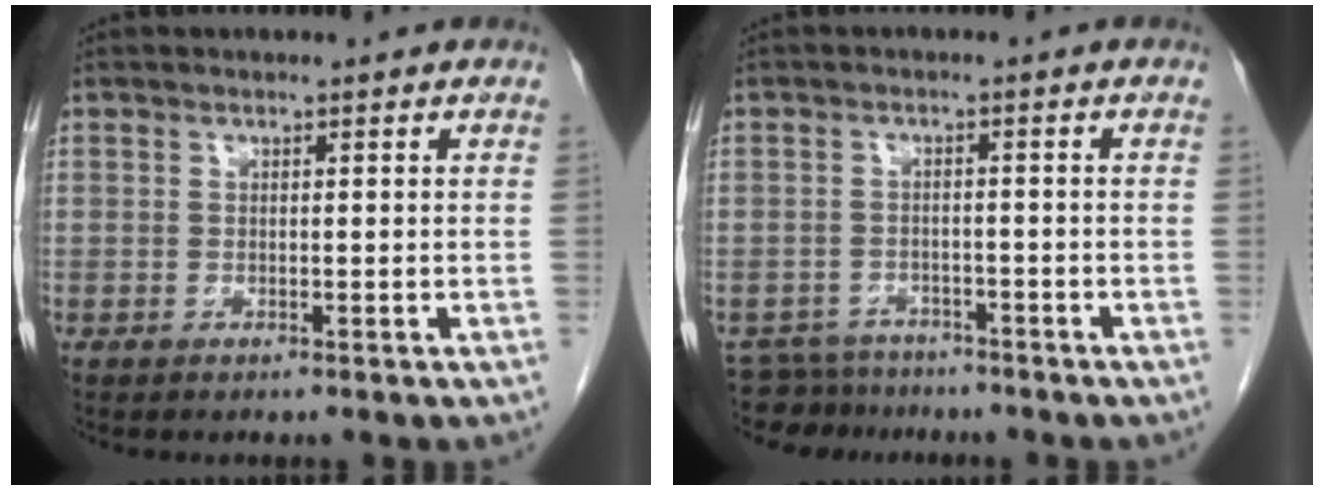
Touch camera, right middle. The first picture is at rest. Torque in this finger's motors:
{"motor_torque": [-0.45, -0.19, -0.14, -0.05]}